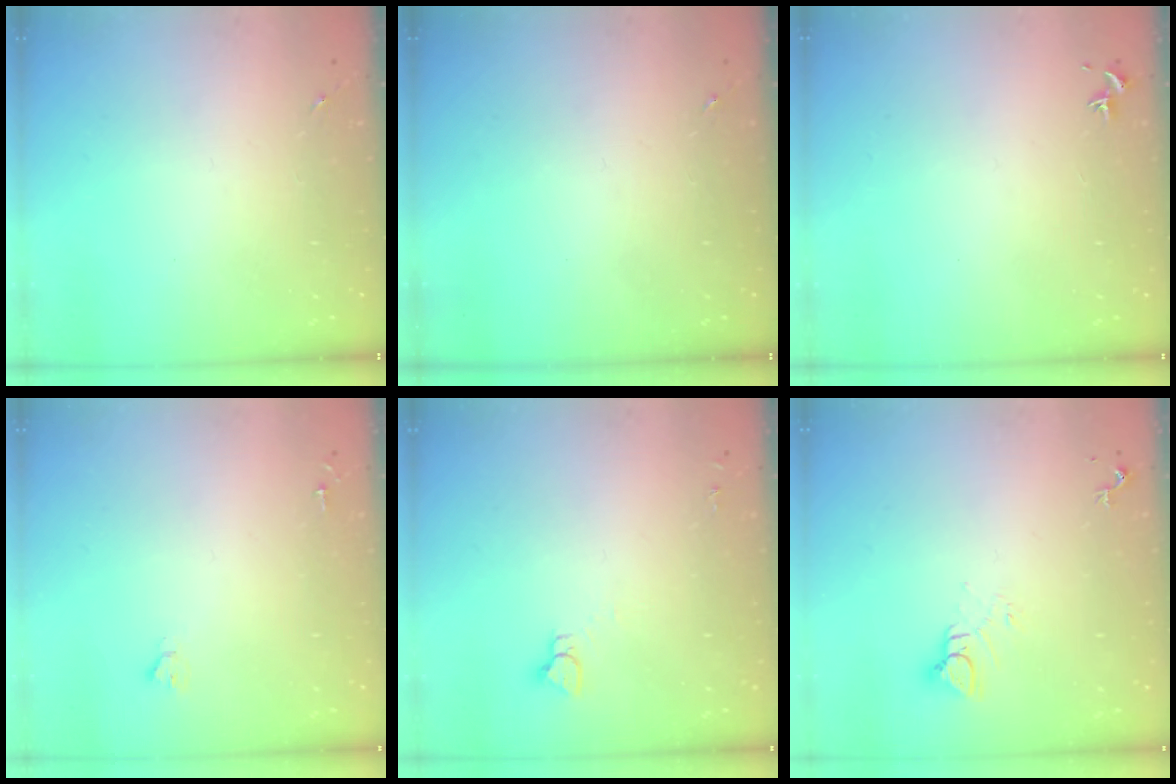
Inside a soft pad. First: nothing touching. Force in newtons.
{"total": 0.0}
{"total": 0.7, "press": 0.6, "slide": 0.5}
{"total": 1.9, "press": 1.9, "slide": 0.2}
{"total": 3.3, "press": 3.3, "slide": 0.2}
{"total": 5.6, "press": 5.6, "slide": 0.4}